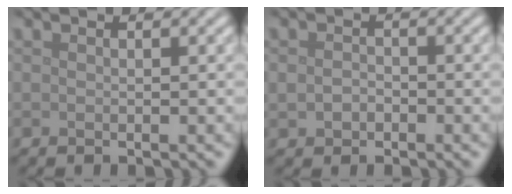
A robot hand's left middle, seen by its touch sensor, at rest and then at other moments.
{"total": 1.3, "force": [-0.3, 1.1, 0.7], "torque": [-0.016, -0.002, -0.008]}